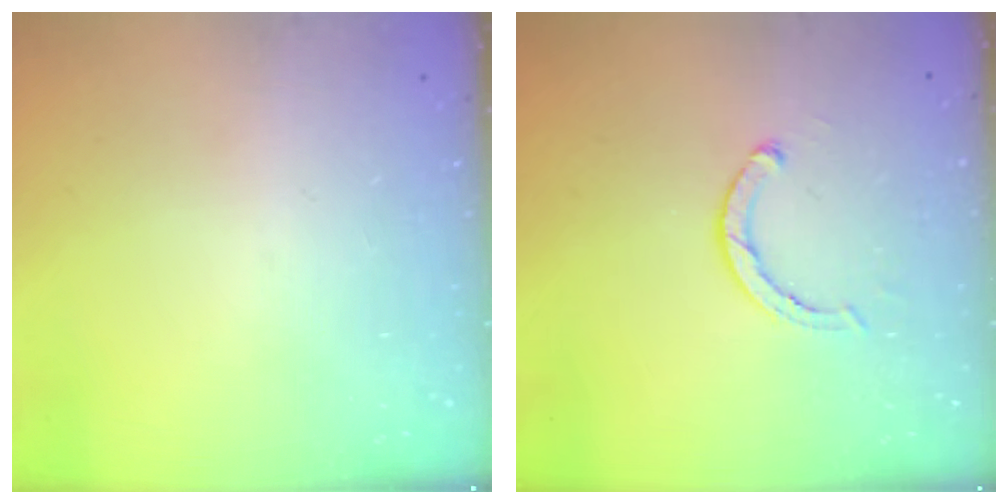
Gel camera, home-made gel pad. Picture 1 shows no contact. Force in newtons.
{"total": 2.8, "press": 2.8, "slide": 0.2}